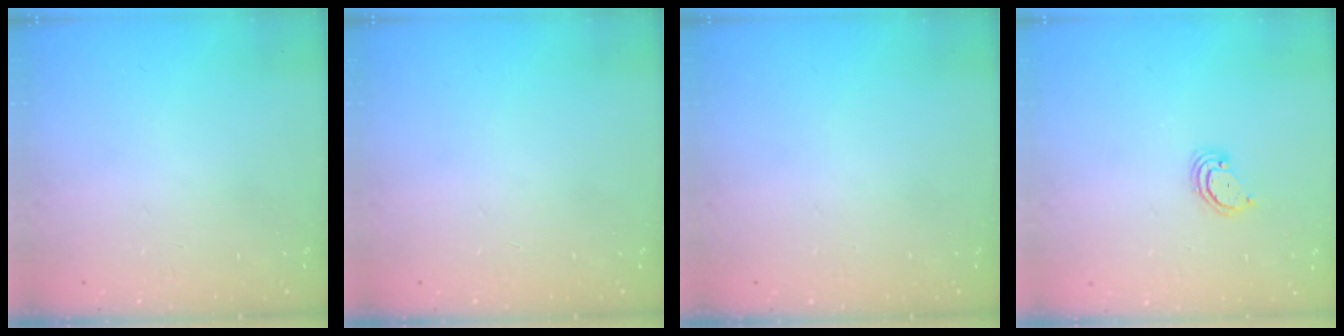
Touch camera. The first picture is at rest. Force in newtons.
{"total": 0.0}
{"total": 0.0}
{"total": 2.9, "press": 2.9, "slide": 0.2}